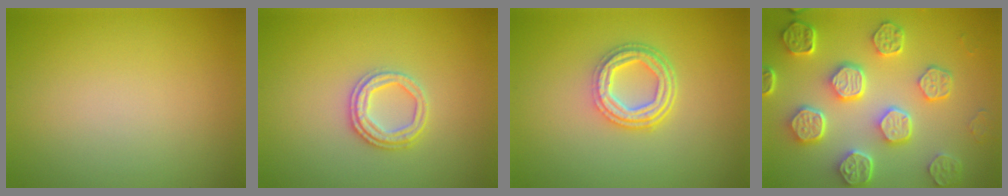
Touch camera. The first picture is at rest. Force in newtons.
{"total": 2.5, "press": 2.4, "slide": 0.6}
{"total": 4.4, "press": 3.4, "slide": 2.9}
{"total": 8.0, "press": 6.1, "slide": 5.2}